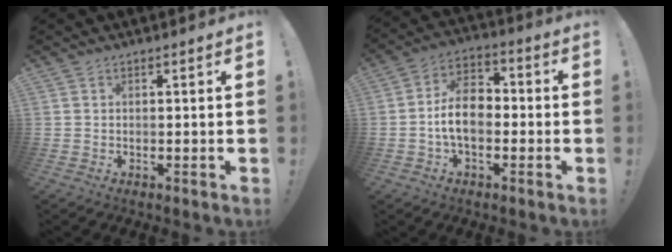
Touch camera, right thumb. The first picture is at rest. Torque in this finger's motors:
{"motor_torque": [-0.01, 0.42, 0.83, -0.64, 0.30]}